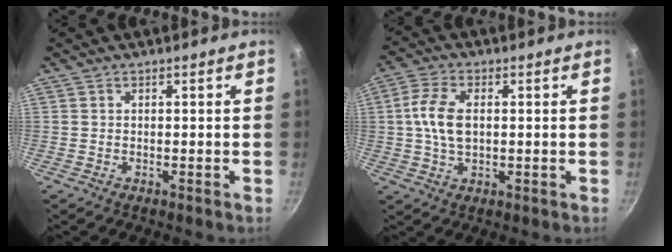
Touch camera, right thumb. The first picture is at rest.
{"total": 7.9, "force": [0.8, 4.6, 6.3], "torque": [-0.121, 0.013, 0.012]}